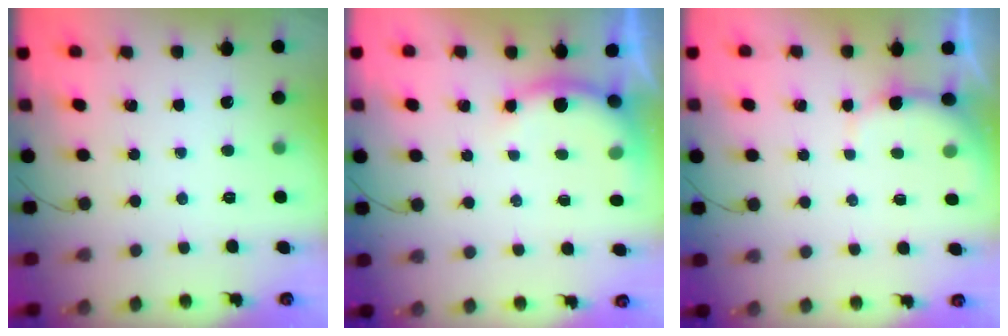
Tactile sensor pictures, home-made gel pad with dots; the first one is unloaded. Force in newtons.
{"total": 6.0, "press": 6.0, "slide": 0.1}
{"total": 3.0, "press": 2.9, "slide": 0.8}